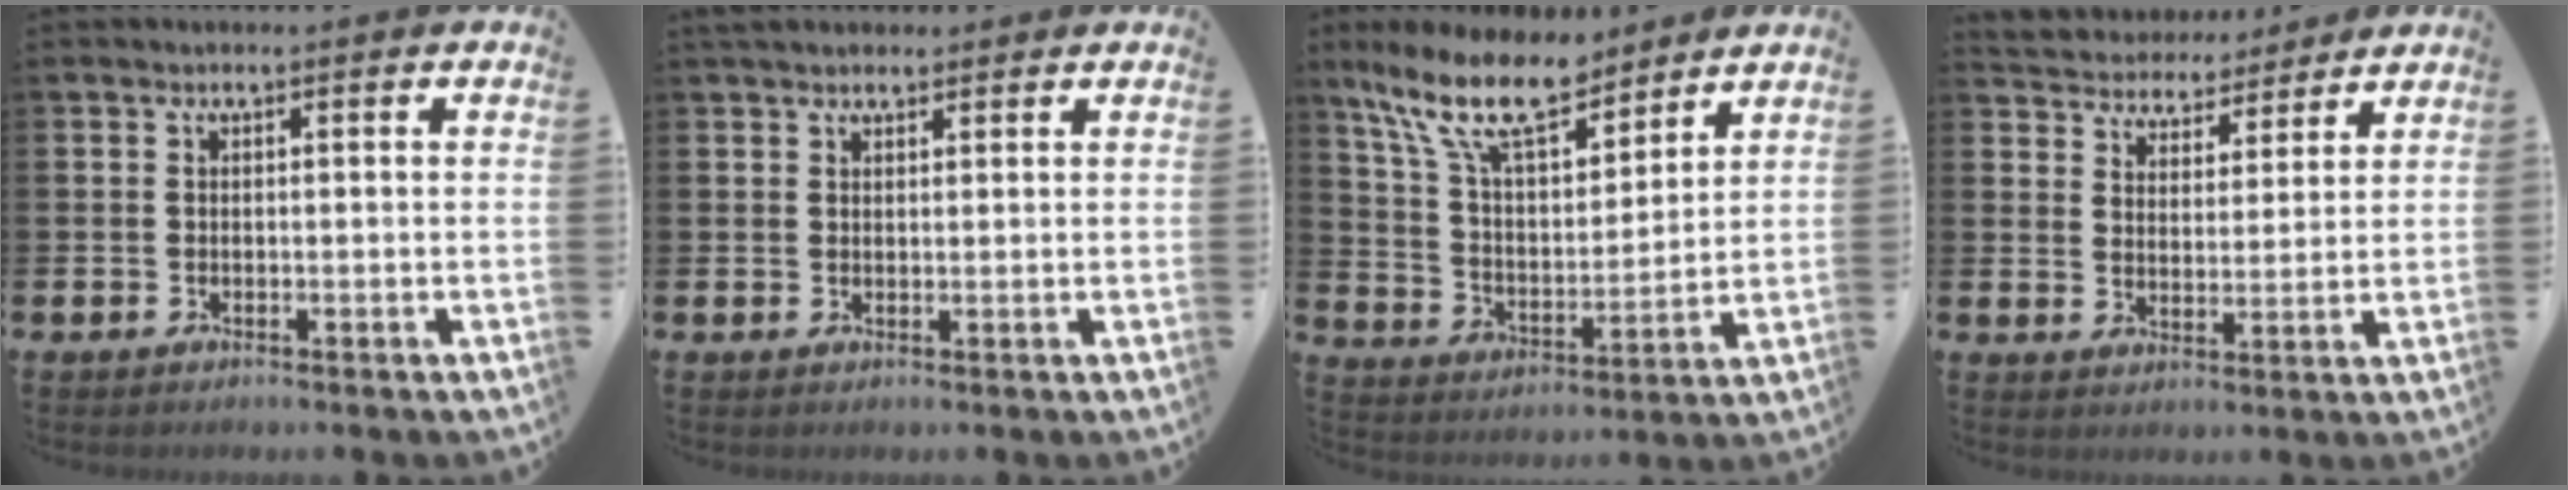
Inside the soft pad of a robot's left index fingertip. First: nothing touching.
{"total": 2.2, "force": [2.0, 0.8, 0.4], "torque": [-0.003, -0.002, 0.034]}
{"total": 12.5, "force": [9.8, 4.3, 6.5], "torque": [-0.157, -0.042, 0.177]}
{"total": 4.6, "force": [4.4, 1.4, -0.6], "torque": [-0.018, -0.032, 0.076]}